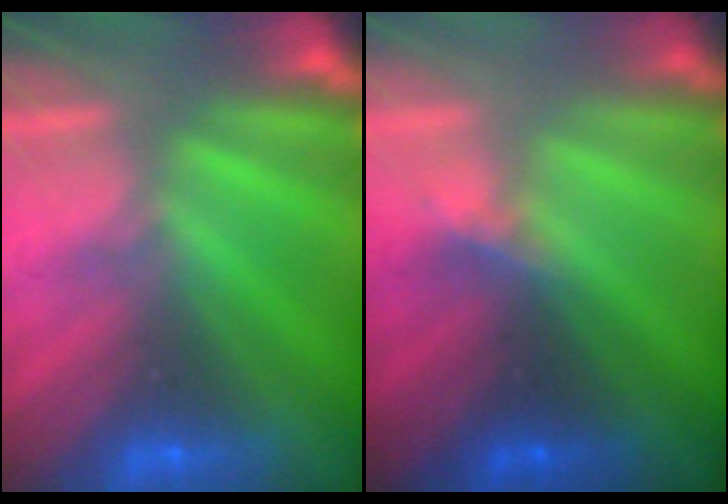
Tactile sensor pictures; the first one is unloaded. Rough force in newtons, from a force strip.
{"total": 1.5}